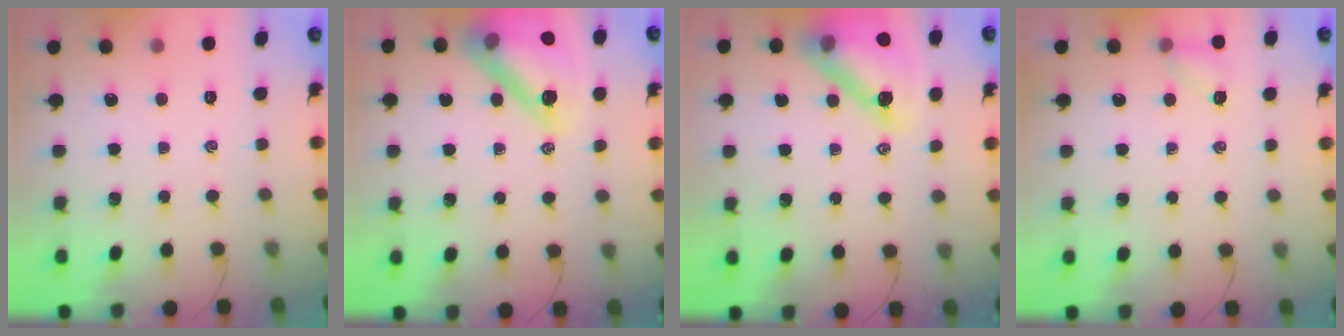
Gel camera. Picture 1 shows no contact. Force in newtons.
{"total": 20.1, "press": 19.8, "slide": 3.2}
{"total": 15.5, "press": 14.9, "slide": 4.4}
{"total": 4.9, "press": 4.7, "slide": 1.5}